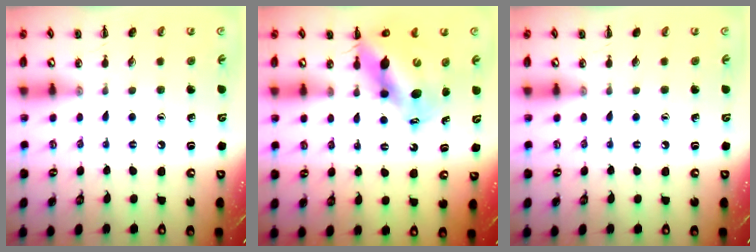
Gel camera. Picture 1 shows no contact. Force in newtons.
{"total": 11.3, "press": 10.9, "slide": 2.9}
{"total": 0.0}